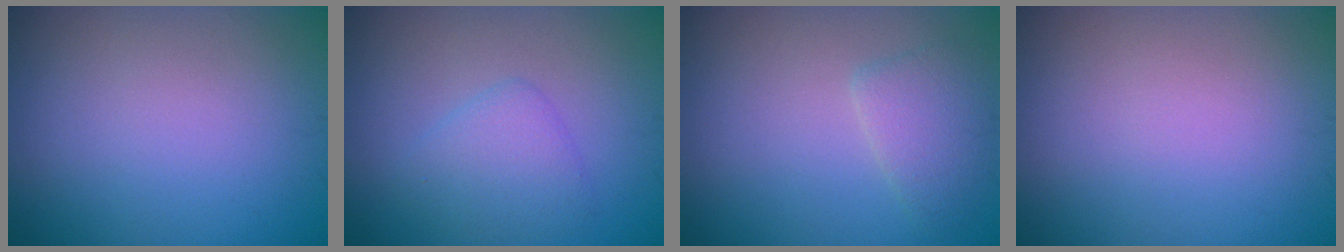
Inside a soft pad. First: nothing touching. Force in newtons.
{"total": 2.6, "press": 2.6, "slide": 0.3}
{"total": 2.5, "press": 2.5, "slide": 0.2}
{"total": 0.0}